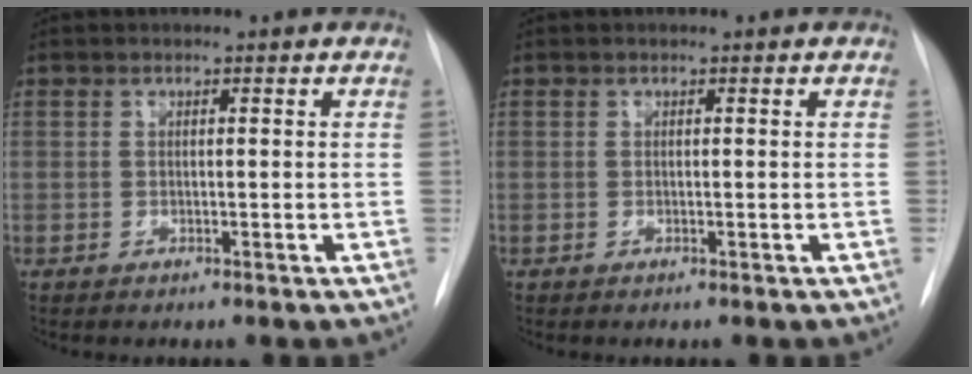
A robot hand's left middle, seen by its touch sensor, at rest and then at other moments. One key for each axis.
{"total": 0.0}